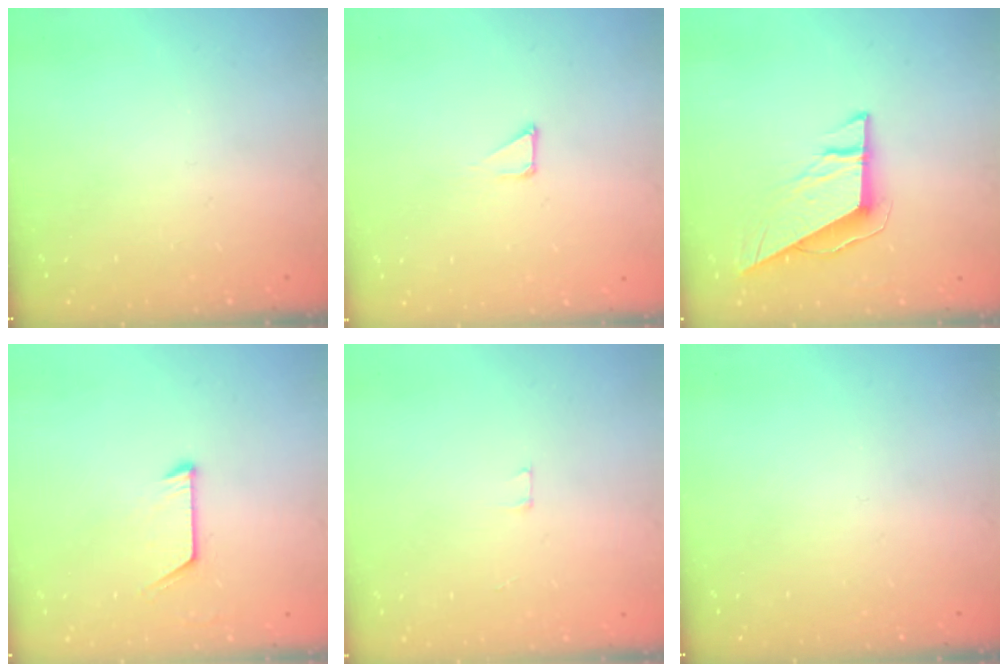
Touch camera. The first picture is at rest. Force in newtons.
{"total": 1.2, "press": 1.2, "slide": 0.0}
{"total": 9.0, "press": 9.0, "slide": 1.0}
{"total": 6.3, "press": 6.3, "slide": 0.5}
{"total": 1.8, "press": 1.8, "slide": 0.1}
{"total": 0.0}